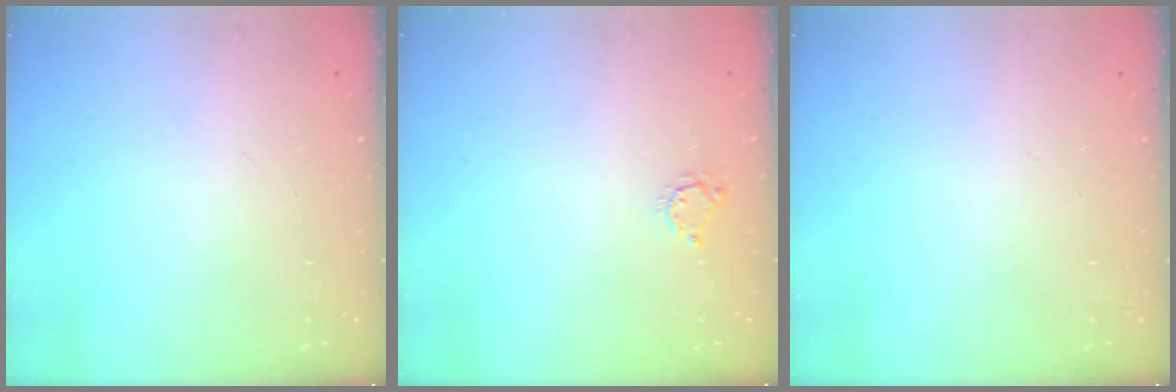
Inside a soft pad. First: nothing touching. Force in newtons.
{"total": 3.4, "press": 3.3, "slide": 0.3}
{"total": 0.0}